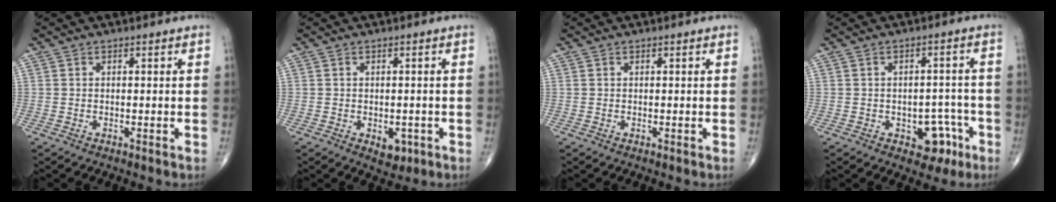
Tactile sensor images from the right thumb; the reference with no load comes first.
{"total": 3.2, "force": [-1.1, 2.1, 2.2], "torque": [-0.011, 0.001, -0.007]}
{"total": 0.0}
{"total": 6.7, "force": [-3.0, 4.4, 4.1], "torque": [-0.015, 0.028, -0.033]}